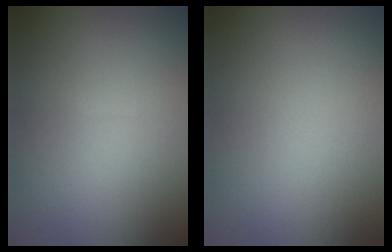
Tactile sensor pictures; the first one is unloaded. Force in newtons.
{"total": 0.0}